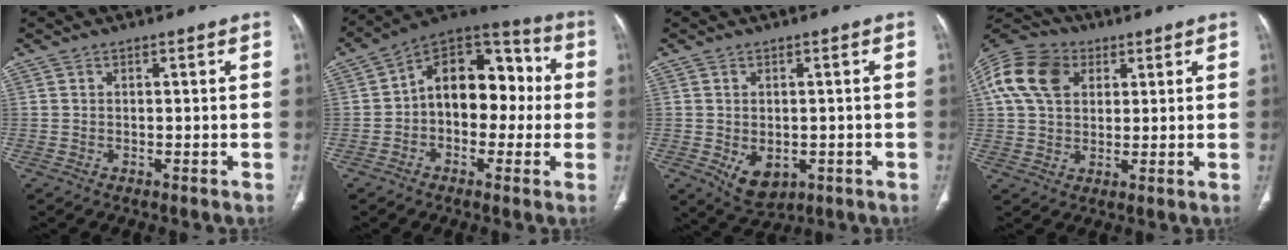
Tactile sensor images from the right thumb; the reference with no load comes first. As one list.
[{"total": 16.2, "force": [0.1, 10.7, 12.1], "torque": [-0.131, 0.051, -0.014]}, {"total": 6.2, "force": [-1.6, 4.3, 4.2], "torque": [-0.053, -0.002, -0.005]}, {"total": 16.0, "force": [5.4, 11.6, 9.7], "torque": [-0.200, 0.019, 0.093]}]